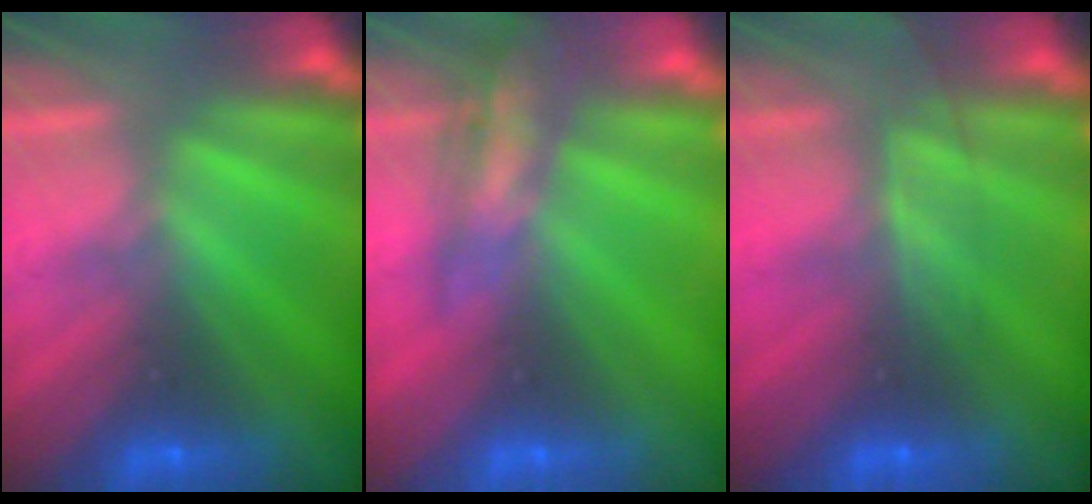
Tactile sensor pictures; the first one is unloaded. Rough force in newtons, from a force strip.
{"total": 2.4}
{"total": 2.5}